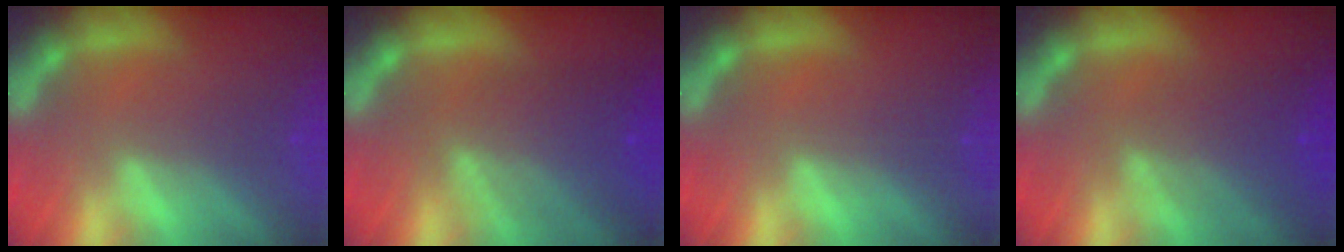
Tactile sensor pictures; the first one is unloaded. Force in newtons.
{"total": 6.5}
{"total": 0.0}
{"total": 4.5}